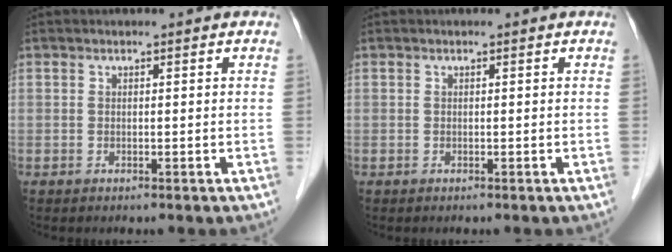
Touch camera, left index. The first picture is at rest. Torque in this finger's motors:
{"motor_torque": [-0.02, -0.03, 0.00, -0.05]}